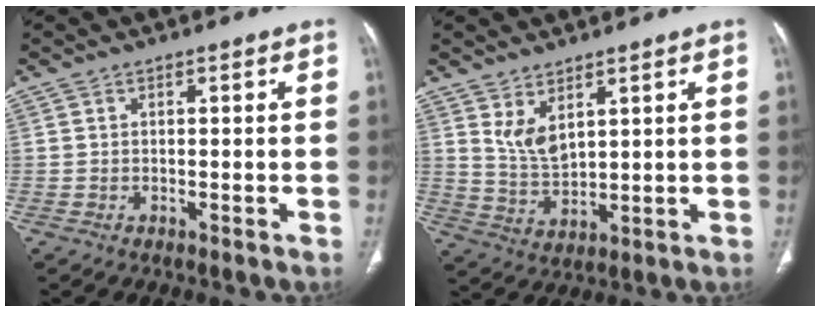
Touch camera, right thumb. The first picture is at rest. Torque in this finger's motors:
{"motor_torque": [0.24, 2.78, -0.12, 0.11, 0.14]}